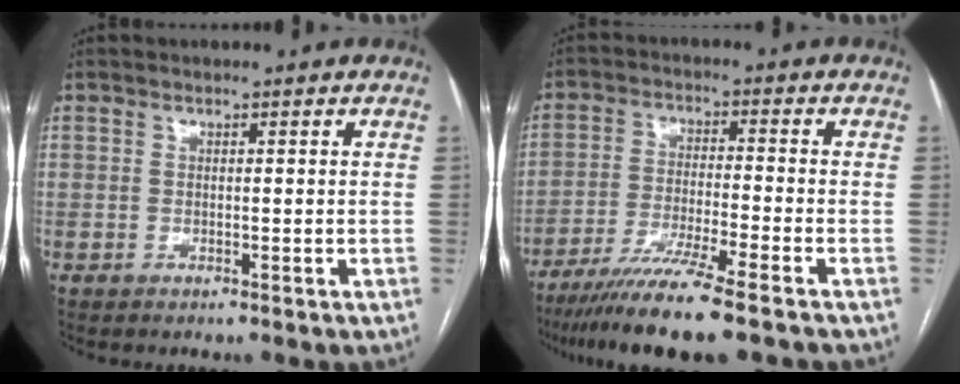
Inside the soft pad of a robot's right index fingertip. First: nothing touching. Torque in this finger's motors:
{"motor_torque": [1.08, -1.06, 0.51, 0.17]}